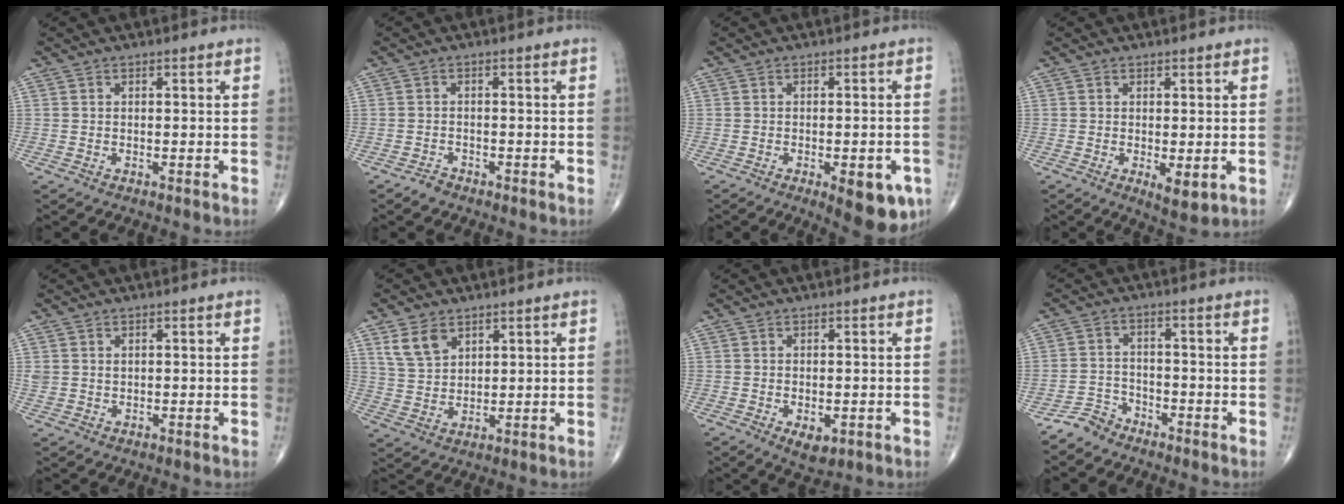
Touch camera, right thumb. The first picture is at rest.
{"total": 1.5, "force": [-1.3, 0.8, 0.1], "torque": [-0.003, 0.005, -0.025]}
{"total": 9.3, "force": [-3.9, 3.5, 7.8], "torque": [-0.076, 0.004, -0.041]}
{"total": 4.1, "force": [-0.8, 1.6, 3.7], "torque": [-0.052, -0.013, -0.006]}
{"total": 1.6, "force": [0.6, 1.3, 0.6], "torque": [-0.007, -0.001, 0.014]}
{"total": 6.6, "force": [3.7, 4.2, 3.5], "torque": [-0.055, -0.014, 0.080]}
{"total": 4.0, "force": [-1.3, 2.1, 3.1], "torque": [-0.042, -0.006, -0.012]}
{"total": 4.1, "force": [-3.6, 2.0, 0.0], "torque": [0.008, 0.020, -0.076]}